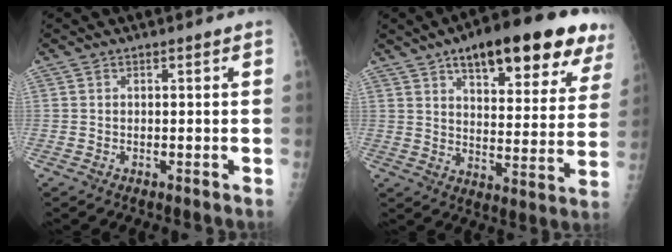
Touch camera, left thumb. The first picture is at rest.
{"total": 24.0, "force": [14.0, 8.3, 17.6], "torque": [-0.205, -0.027, 0.193]}